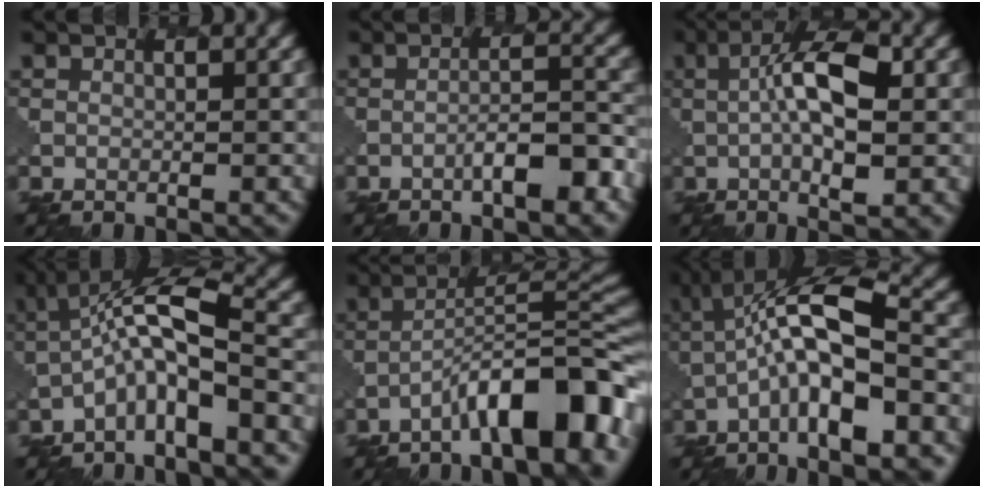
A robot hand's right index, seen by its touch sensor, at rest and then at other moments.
{"total": 3.5, "force": [-2.0, 0.7, 2.8], "torque": [-0.047, 0.013, -0.031]}
{"total": 7.0, "force": [0.5, 2.0, 6.7], "torque": [-0.116, 0.004, 0.009]}
{"total": 5.9, "force": [-2.4, 1.2, 5.3], "torque": [-0.099, 0.020, -0.049]}
{"total": 9.6, "force": [-5.6, 2.2, 7.4], "torque": [-0.111, 0.023, -0.086]}
{"total": 9.5, "force": [-2.2, 2.4, 8.9], "torque": [-0.159, 0.020, -0.035]}